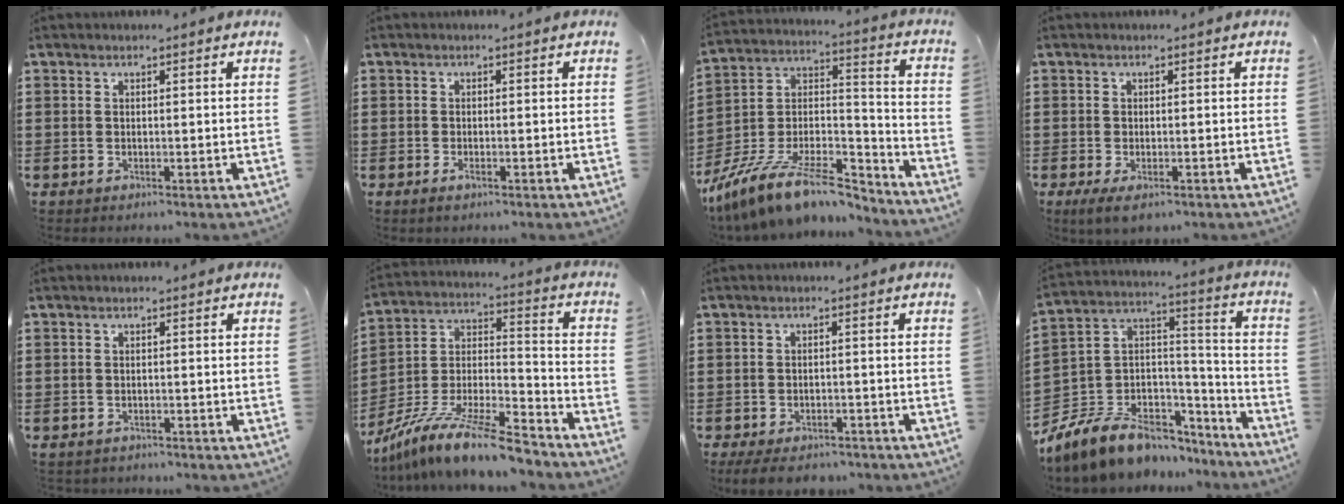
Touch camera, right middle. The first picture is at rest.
{"total": 1.1, "force": [-0.6, 0.4, 0.9], "torque": [-0.018, -0.004, -0.010]}
{"total": 13.4, "force": [-10.9, 2.9, 7.2], "torque": [-0.134, 0.023, -0.203]}
{"total": 1.6, "force": [-1.0, 0.5, 1.1], "torque": [-0.030, -0.006, -0.020]}
{"total": 0.8, "force": [-0.8, 0.1, 0.0], "torque": [-0.002, -0.001, -0.018]}
{"total": 13.7, "force": [-11.9, 0.8, 6.8], "torque": [-0.118, 0.024, -0.225]}
{"total": 3.2, "force": [-3.0, 0.8, 0.9], "torque": [-0.024, 0.000, -0.063]}
{"total": 9.3, "force": [-7.2, 5.0, 3.1], "torque": [-0.099, -0.001, -0.145]}